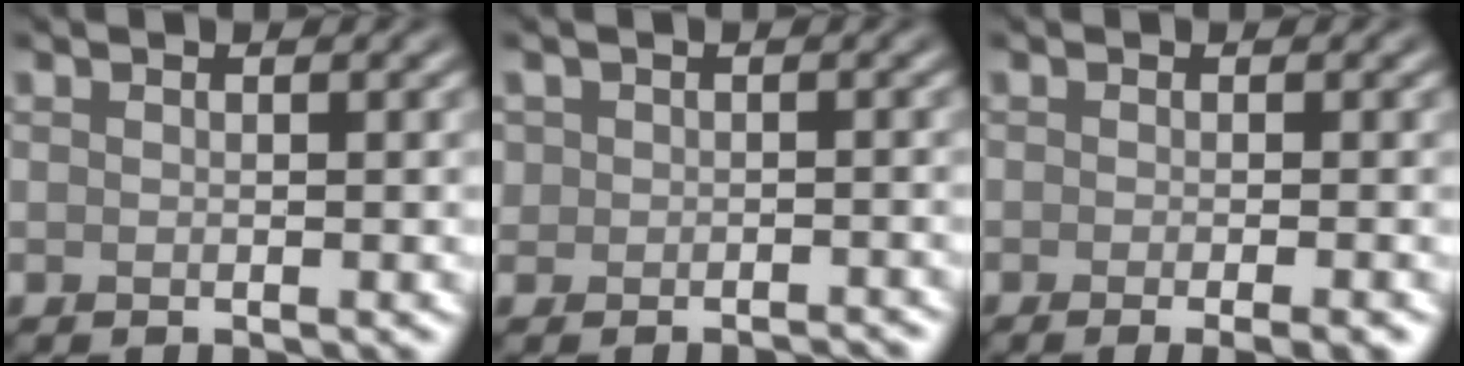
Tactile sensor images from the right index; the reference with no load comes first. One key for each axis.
{"total": 1.6, "fx": -0.9, "fy": 1.3, "fz": -0.2, "tx": 0.022, "ty": -0.001, "tz": -0.016}
{"total": 3.1, "fx": -1.3, "fy": 0.9, "fz": 2.7, "tx": -0.018, "ty": 0.002, "tz": -0.020}